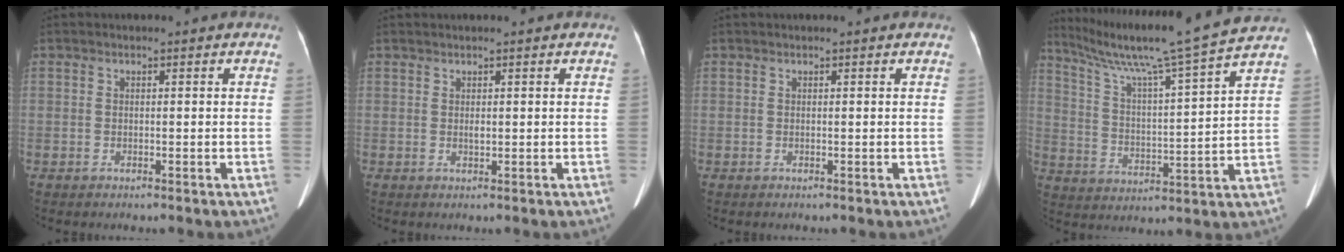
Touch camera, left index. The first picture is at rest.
{"total": 0.7, "force": [0.4, 0.2, 0.6], "torque": [-0.014, 0.007, 0.006]}
{"total": 0.0}
{"total": 18.9, "force": [15.8, -2.5, 10.1], "torque": [-0.176, -0.013, 0.235]}